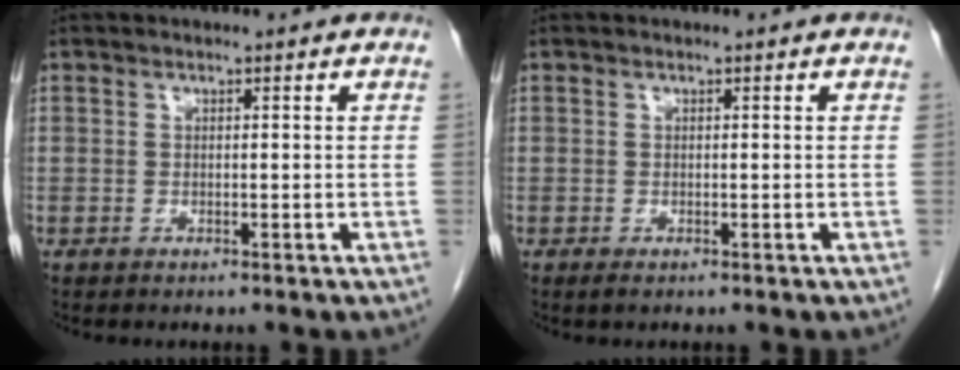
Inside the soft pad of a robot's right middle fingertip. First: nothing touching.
{"total": 0.6, "force": [-0.4, 0.2, 0.4], "torque": [-0.008, -0.001, -0.003]}